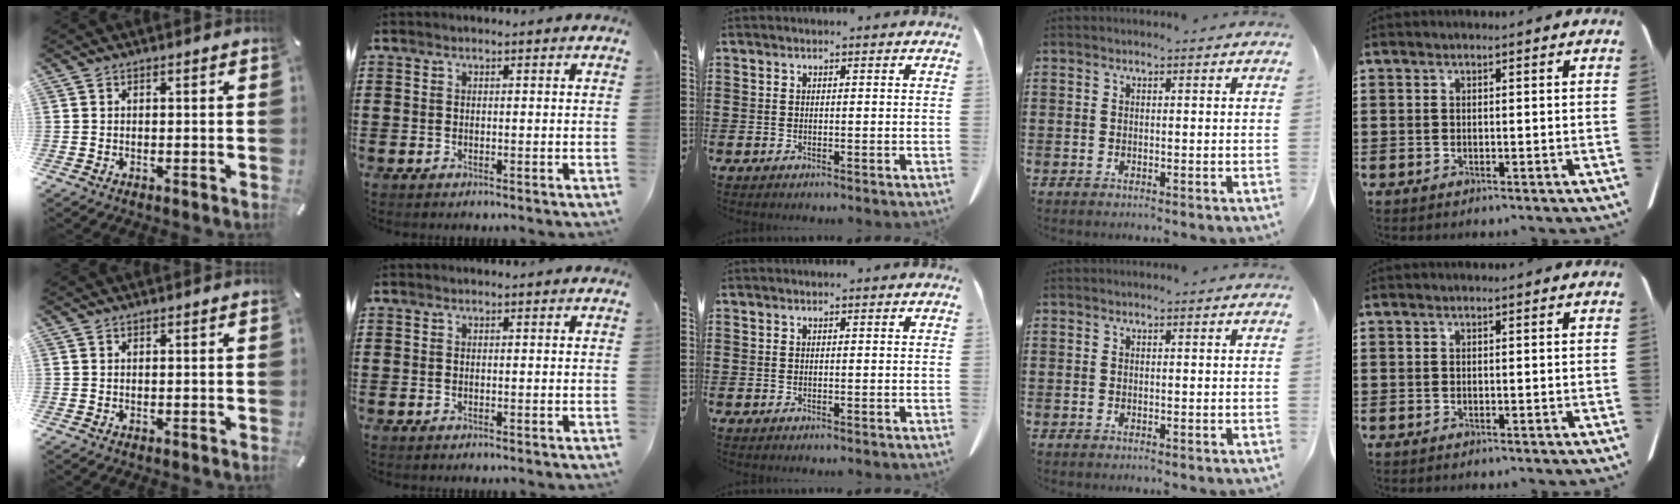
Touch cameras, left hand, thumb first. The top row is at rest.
{}